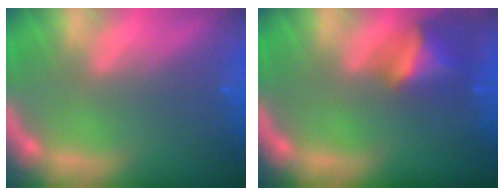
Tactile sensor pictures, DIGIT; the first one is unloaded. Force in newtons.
{"total": 4.5}